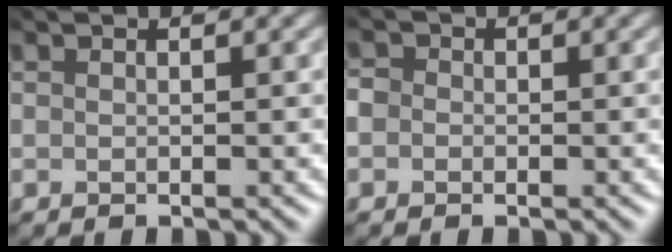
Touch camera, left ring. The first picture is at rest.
{"total": 2.7, "force": [-2.0, -0.4, -1.8], "torque": [0.010, -0.015, -0.024]}